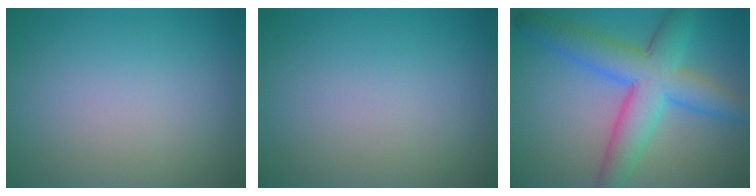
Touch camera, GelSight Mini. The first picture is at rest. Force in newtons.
{"total": 0.0}
{"total": 7.9, "press": 7.9, "slide": 0.1}